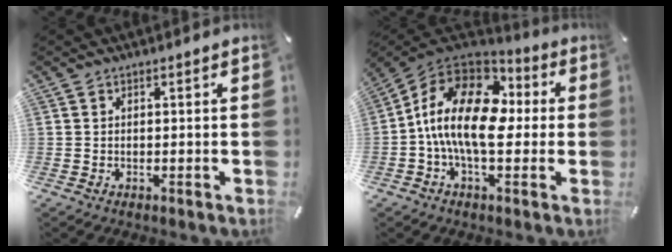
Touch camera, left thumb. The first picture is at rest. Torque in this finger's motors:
{"motor_torque": [0.58, 2.32, 1.73, -1.04, 0.67]}